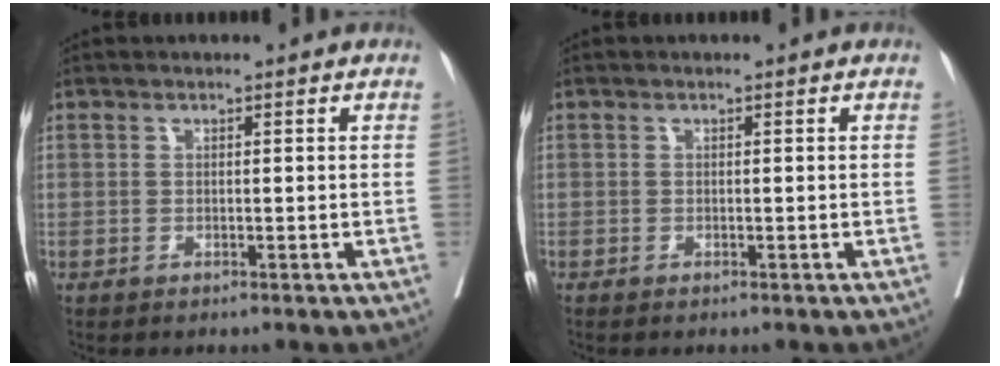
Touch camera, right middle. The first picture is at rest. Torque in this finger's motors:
{"motor_torque": [0.65, -1.23, -0.03, 0.01]}